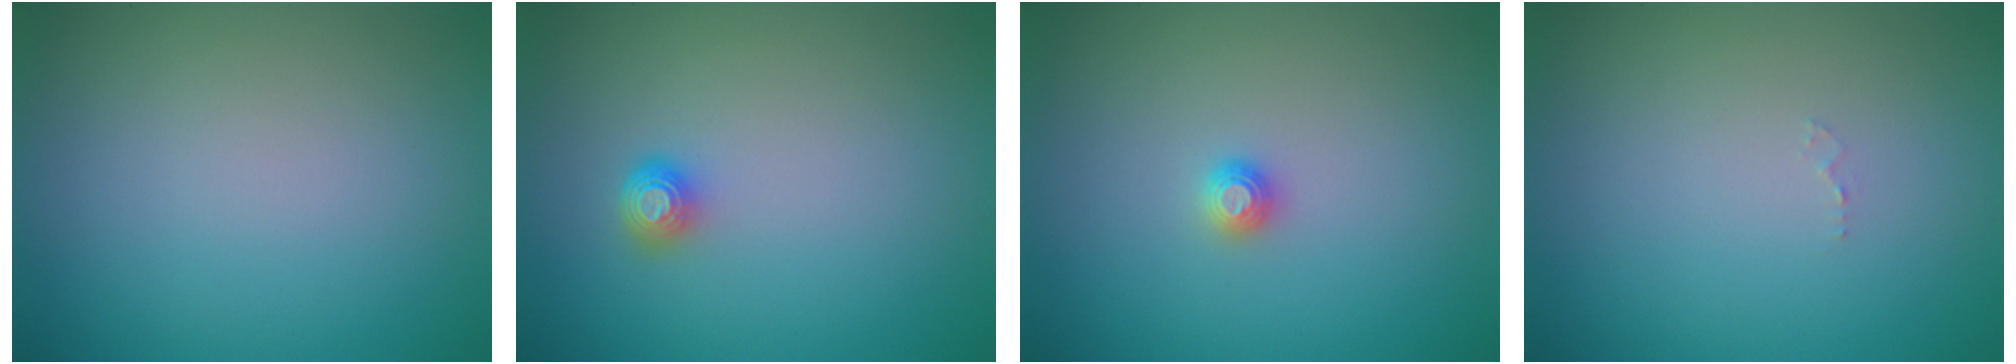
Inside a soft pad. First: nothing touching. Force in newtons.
{"total": 1.7, "press": 1.2, "slide": 1.1}
{"total": 1.1, "press": 1.1, "slide": 0.1}
{"total": 0.5, "press": 0.5, "slide": 0.1}